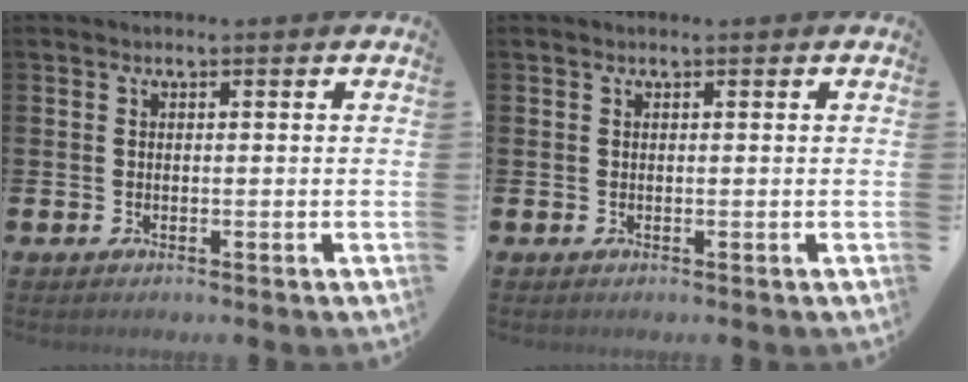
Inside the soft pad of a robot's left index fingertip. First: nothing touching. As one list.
[{"total": 0.0}]